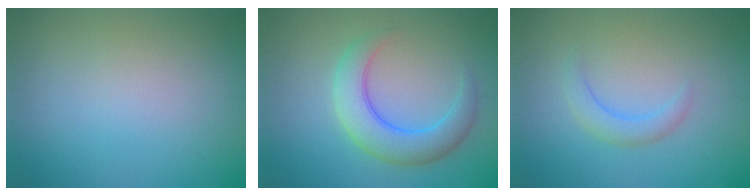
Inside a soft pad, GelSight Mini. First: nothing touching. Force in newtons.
{"total": 4.8, "press": 4.8, "slide": 0.2}
{"total": 1.9, "press": 1.9, "slide": 0.3}